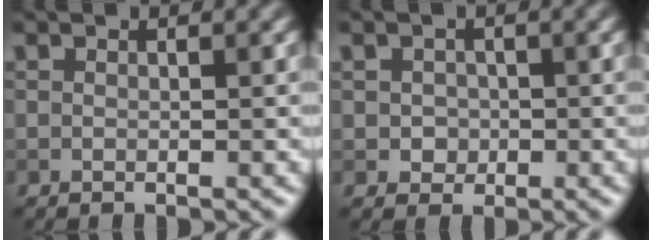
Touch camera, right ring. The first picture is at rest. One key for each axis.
{"total": 1.4, "fx": -0.1, "fy": 1.4, "fz": 0.4, "tx": 0.000, "ty": -0.004, "tz": -0.001}